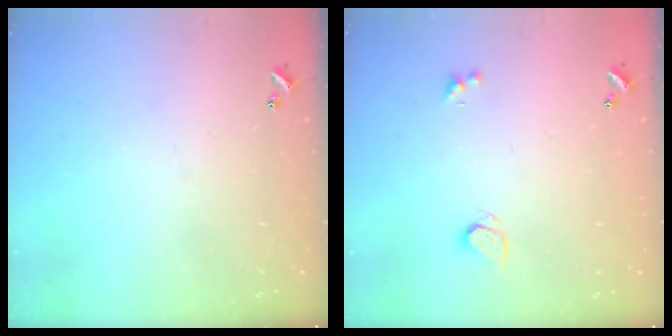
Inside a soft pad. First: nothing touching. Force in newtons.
{"total": 0.7, "press": 0.6, "slide": 0.4}